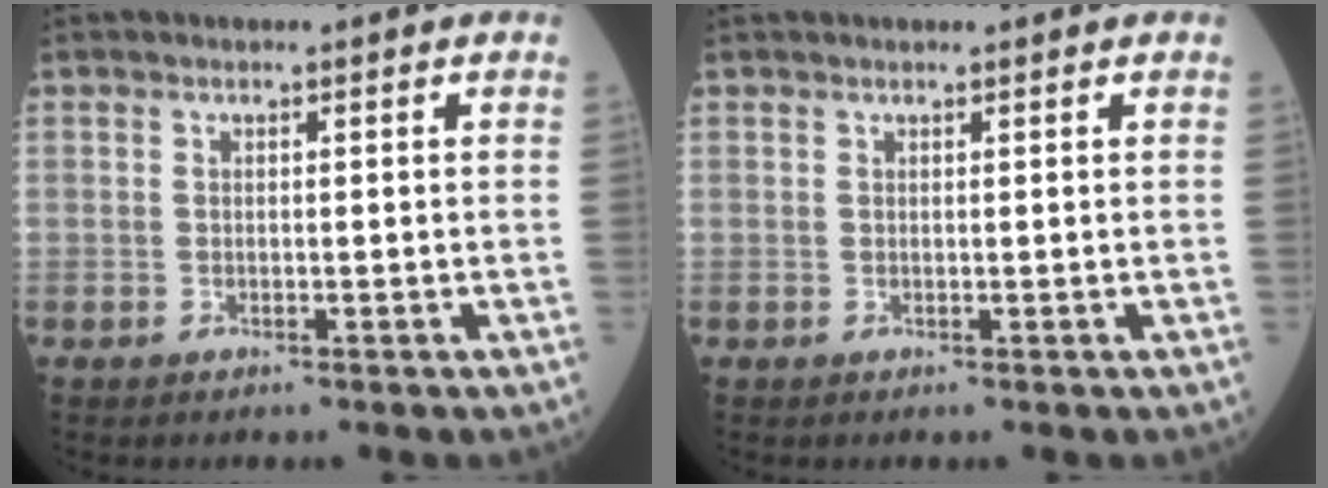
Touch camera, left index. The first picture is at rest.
{"total": 1.9, "force": [1.8, 0.1, 0.7], "torque": [-0.003, 0.022, 0.025]}